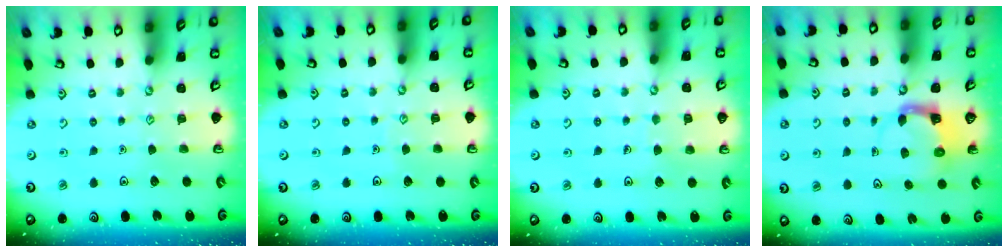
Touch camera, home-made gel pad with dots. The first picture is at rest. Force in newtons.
{"total": 3.1, "press": 3.1, "slide": 0.3}
{"total": 3.4, "press": 3.4, "slide": 0.2}
{"total": 3.8, "press": 3.7, "slide": 0.6}